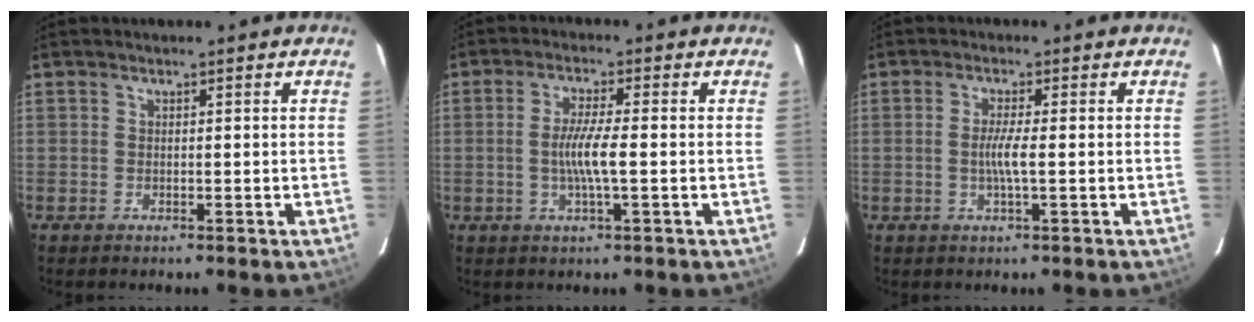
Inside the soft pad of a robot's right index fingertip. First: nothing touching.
{"total": 5.8, "force": [-1.0, 0.2, 5.7], "torque": [-0.106, -0.004, -0.019]}
{"total": 3.5, "force": [-0.6, -0.1, 3.5], "torque": [-0.065, -0.003, -0.014]}